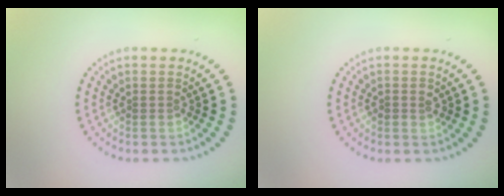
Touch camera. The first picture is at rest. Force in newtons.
{"total": 0.8, "press": 0.7, "slide": 0.2}